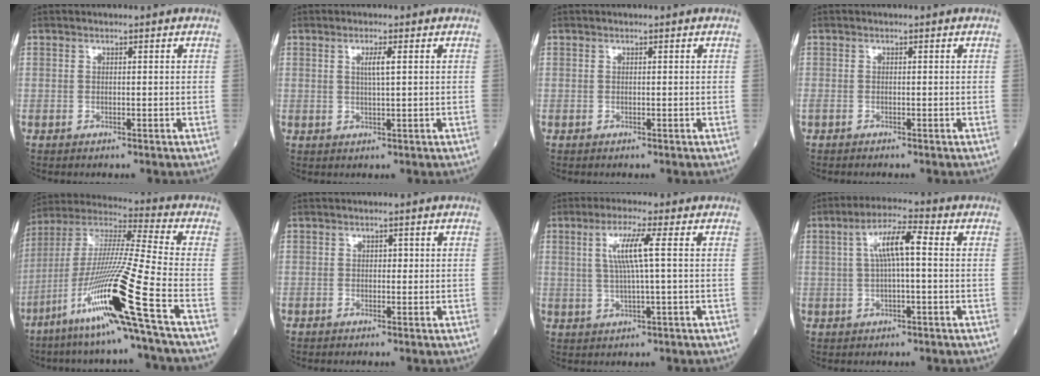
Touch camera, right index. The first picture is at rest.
{"total": 2.2, "force": [0.7, -0.1, 2.1], "torque": [-0.040, -0.001, 0.011]}
{"total": 0.0}
{"total": 0.9, "force": [-0.8, 0.2, 0.3], "torque": [-0.012, -0.003, -0.017]}
{"total": 20.2, "force": [-9.7, -2.1, 17.6], "torque": [-0.367, -0.040, -0.189]}
{"total": 0.9, "force": [0.1, 0.6, 0.6], "torque": [-0.004, 0.002, -0.001]}
{"total": 5.9, "force": [1.2, -0.4, 5.8], "torque": [-0.113, 0.005, 0.026]}
{"total": 6.8, "force": [1.0, 1.2, 6.6], "torque": [-0.126, 0.023, 0.017]}